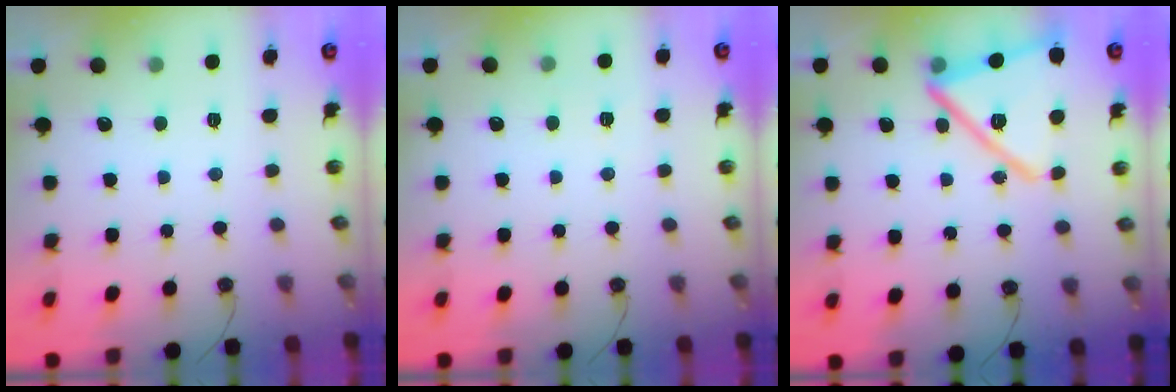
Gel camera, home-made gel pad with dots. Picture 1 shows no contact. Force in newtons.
{"total": 2.7, "press": 2.7, "slide": 0.5}
{"total": 20.2, "press": 20.1, "slide": 1.6}